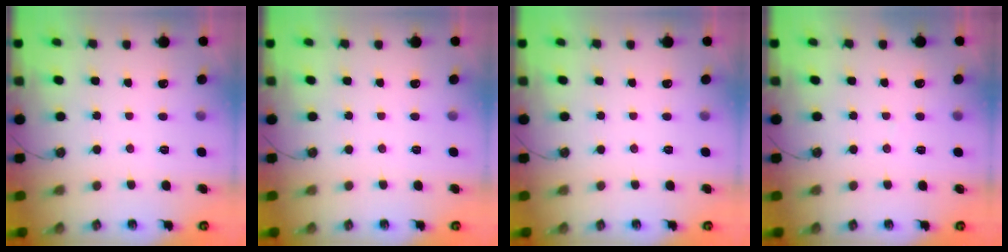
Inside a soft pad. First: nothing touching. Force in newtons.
{"total": 0.0}
{"total": 0.0}
{"total": 1.9, "press": 1.9, "slide": 0.2}